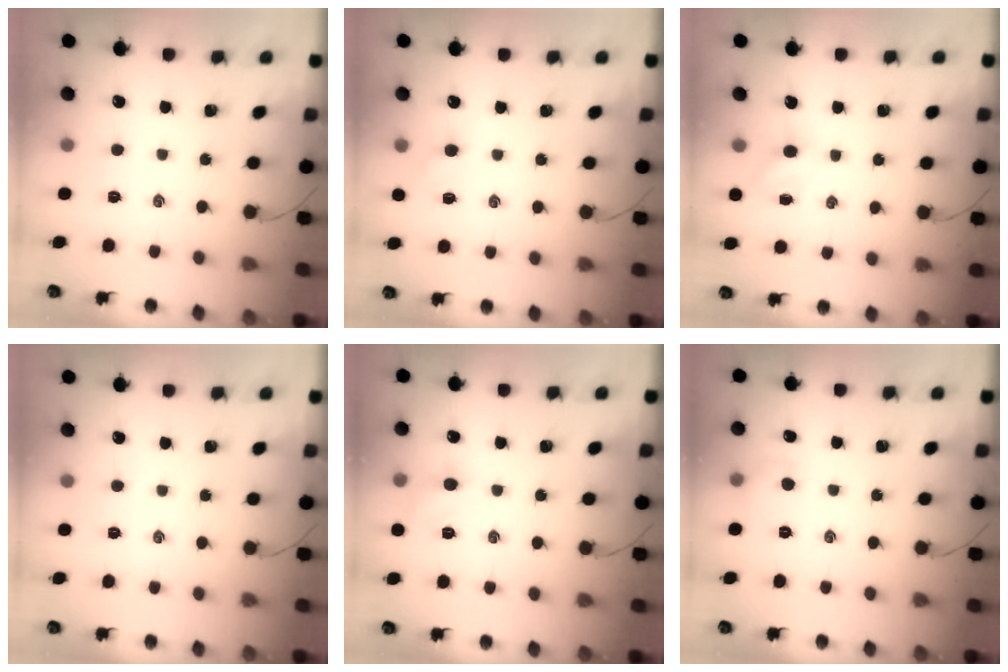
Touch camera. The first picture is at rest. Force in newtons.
{"total": 3.6, "press": 3.4, "slide": 1.2}
{"total": 2.8, "press": 2.7, "slide": 0.9}
{"total": 0.0}
{"total": 5.3, "press": 4.9, "slide": 1.8}
{"total": 4.8, "press": 4.5, "slide": 1.5}